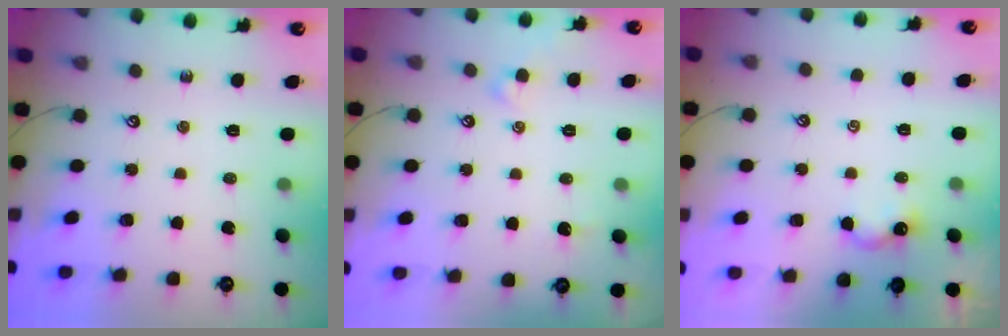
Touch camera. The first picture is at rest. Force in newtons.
{"total": 0.8, "press": 0.7, "slide": 0.5}
{"total": 2.4, "press": 2.4, "slide": 0.2}